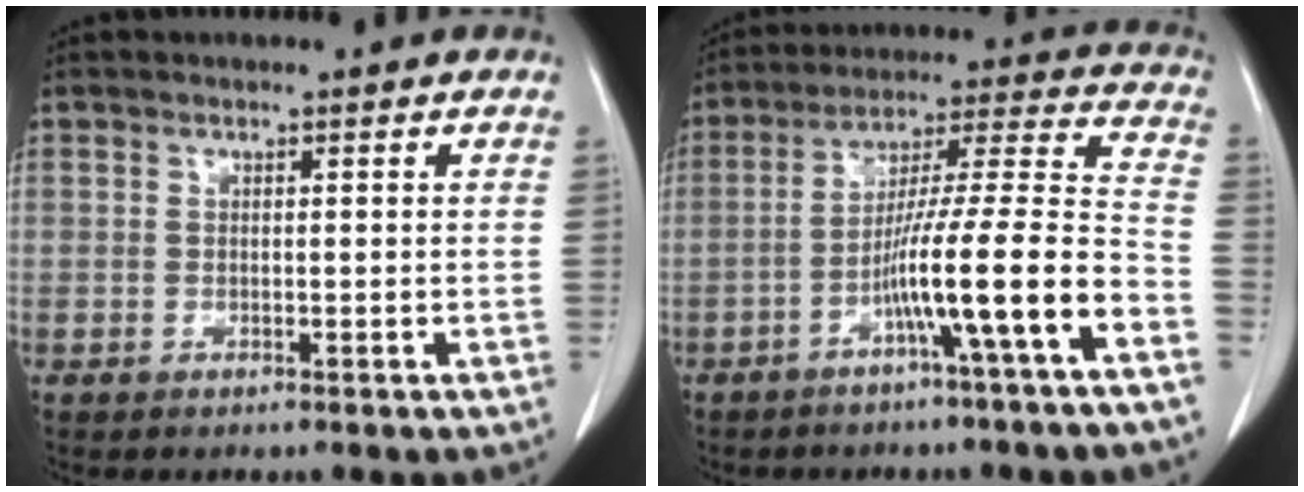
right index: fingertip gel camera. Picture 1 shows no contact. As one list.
[{"total": 14.3, "force": [-6.4, -1.1, 12.8], "torque": [-0.210, 0.012, -0.109]}]